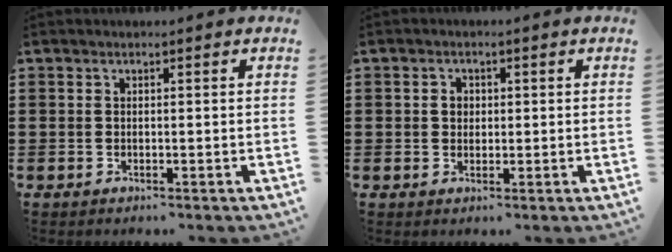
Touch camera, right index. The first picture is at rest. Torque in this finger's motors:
{"motor_torque": [0.33, -0.13, 0.11, 0.05]}